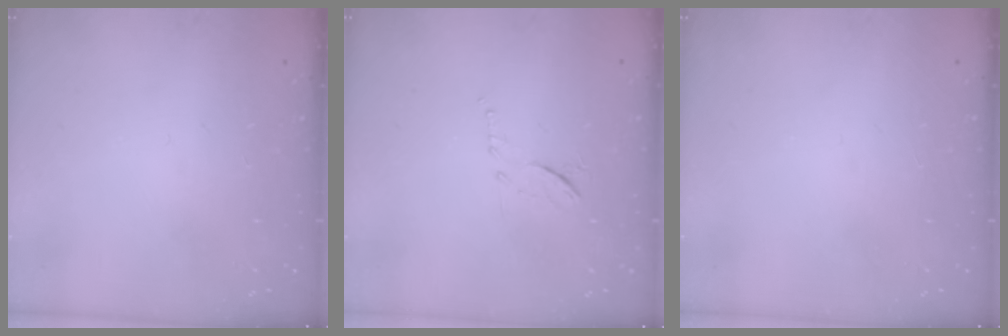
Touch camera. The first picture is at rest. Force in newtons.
{"total": 7.8, "press": 7.8, "slide": 0.3}
{"total": 1.6, "press": 1.5, "slide": 0.1}